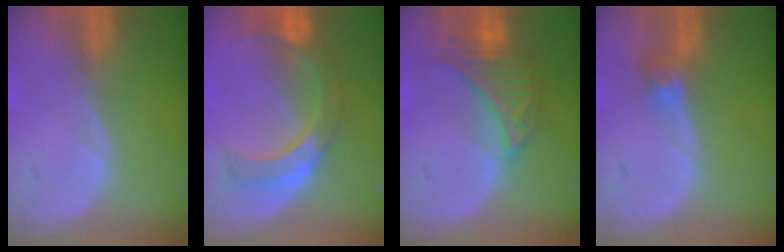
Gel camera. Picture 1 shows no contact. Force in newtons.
{"total": 7.0, "press": 6.9, "slide": 1.0}
{"total": 6.6, "press": 6.6, "slide": 0.7}
{"total": 3.0, "press": 2.6, "slide": 1.5}